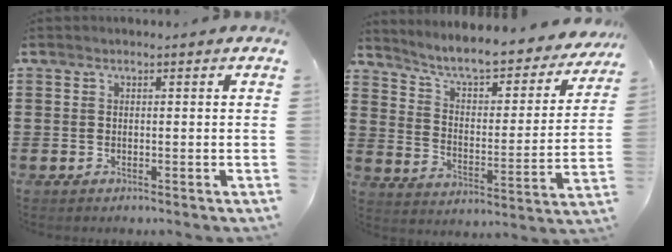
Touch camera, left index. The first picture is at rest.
{"total": 6.4, "force": [5.9, 0.6, 2.5], "torque": [-0.076, -0.047, 0.095]}